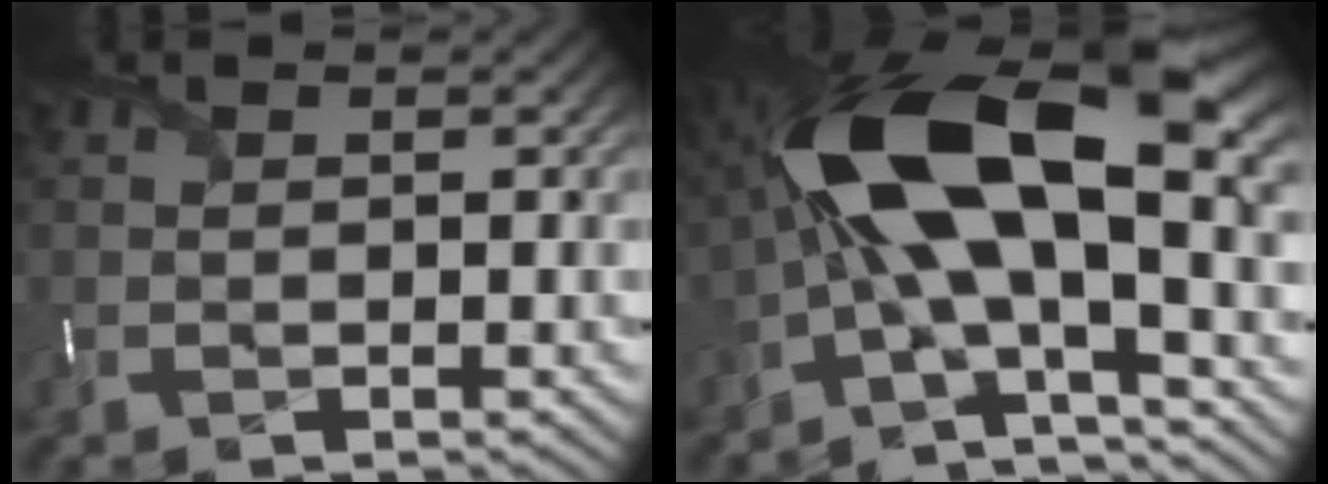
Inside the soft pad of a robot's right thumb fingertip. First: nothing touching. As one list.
[{"total": 19.3, "force": [0.7, 8.4, 17.4], "torque": [-0.316, 0.016, -0.001]}]